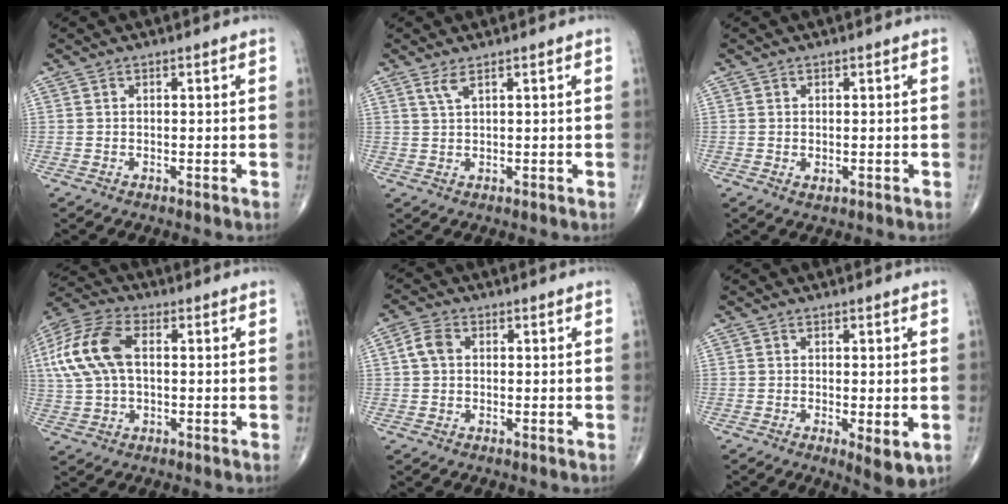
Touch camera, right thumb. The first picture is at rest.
{"total": 2.1, "force": [1.3, 0.3, 1.6], "torque": [-0.041, -0.003, 0.033]}
{"total": 1.1, "force": [-0.2, 0.7, 0.8], "torque": [-0.012, -0.003, -0.001]}
{"total": 14.1, "force": [2.1, 7.9, 11.4], "torque": [-0.256, 0.024, 0.038]}
{"total": 3.8, "force": [0.6, 2.8, 2.5], "torque": [-0.052, 0.011, 0.007]}
{"total": 5.0, "force": [-1.1, 1.6, 4.6], "torque": [-0.067, -0.016, -0.014]}